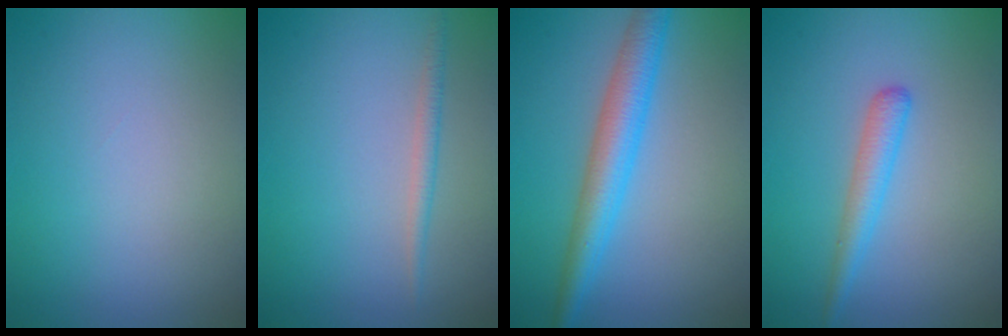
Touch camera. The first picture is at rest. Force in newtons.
{"total": 1.2, "press": 1.2, "slide": 0.1}
{"total": 4.6, "press": 4.6, "slide": 0.0}
{"total": 2.2, "press": 2.2, "slide": 0.1}